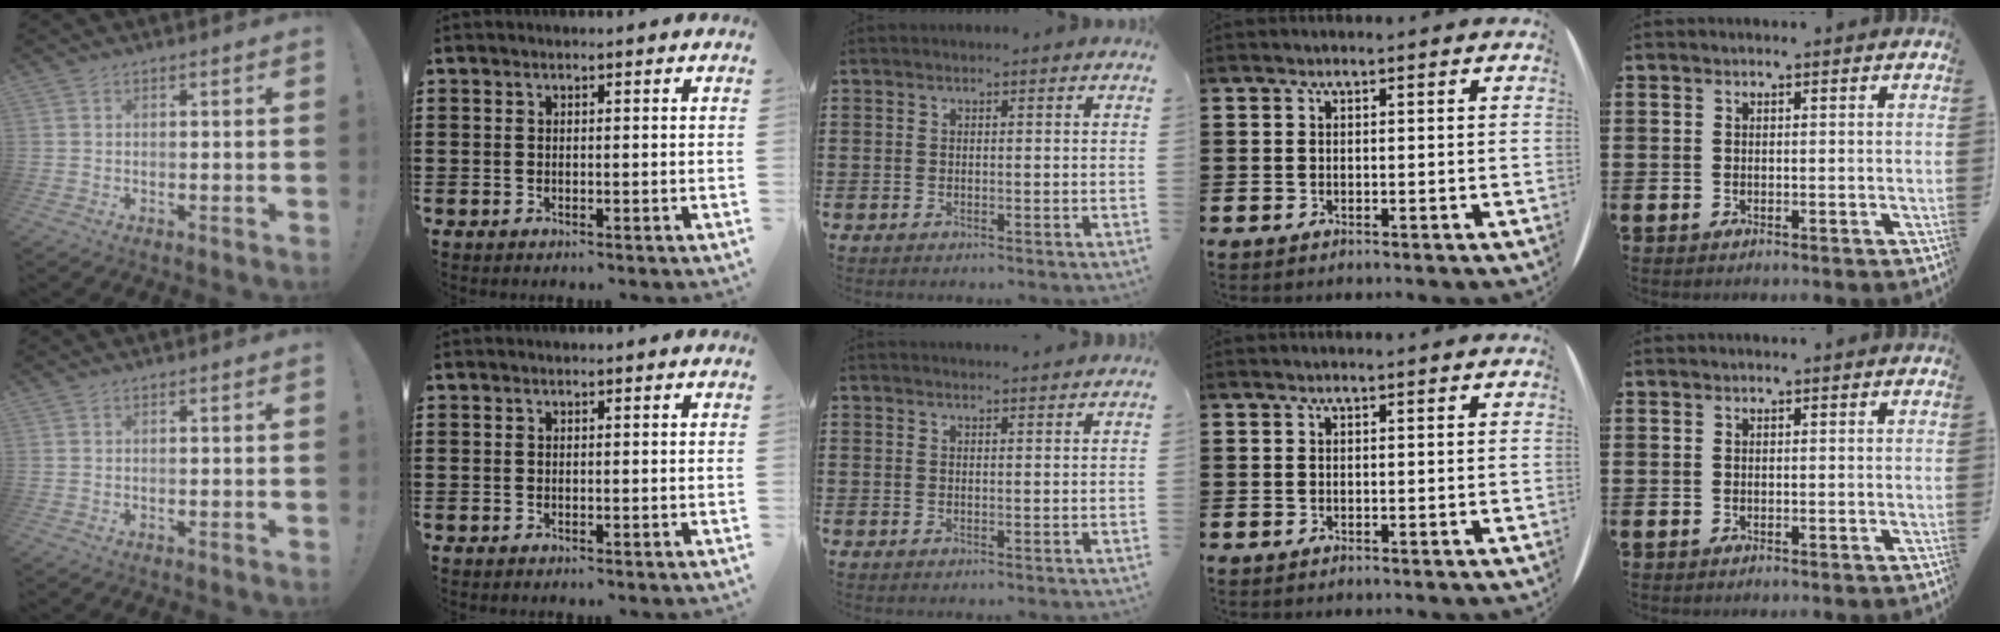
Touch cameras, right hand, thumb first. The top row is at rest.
{"middle": {"total": 1.4, "force": [1.4, 0.0, 0.3], "torque": [-0.001, -0.004, 0.024]}}